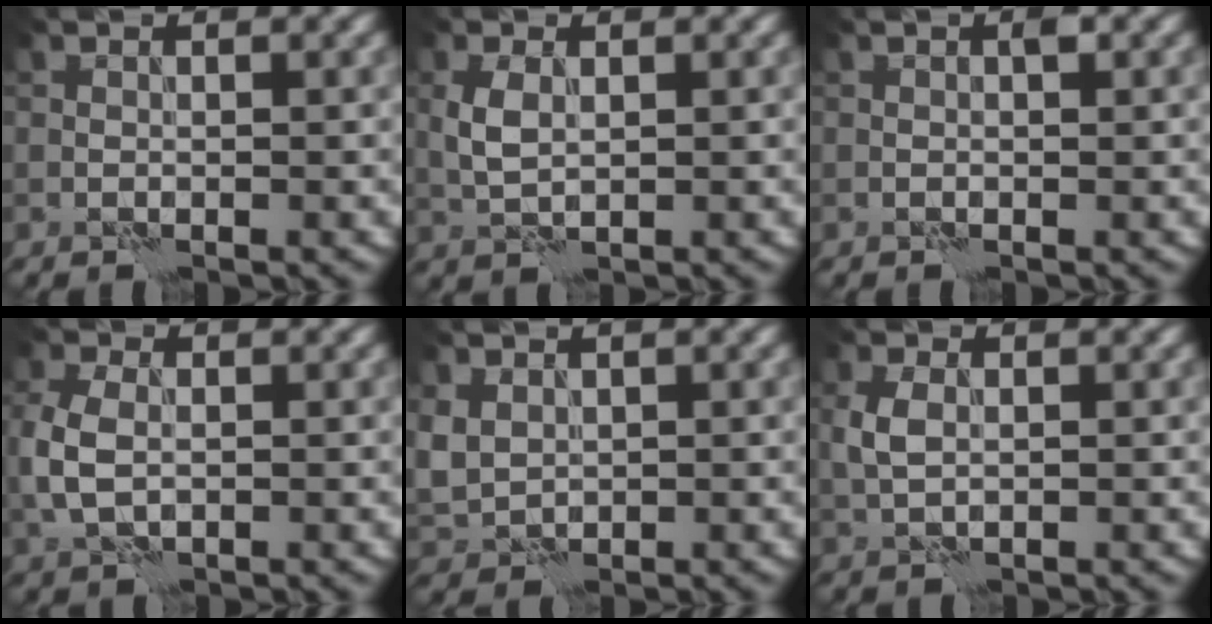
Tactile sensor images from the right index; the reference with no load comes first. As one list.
[{"total": 2.3, "force": [0.4, 1.3, 1.8], "torque": [-0.046, 0.003, 0.010]}, {"total": 0.7, "force": [0.2, 0.2, 0.7], "torque": [-0.009, 0.001, 0.002]}, {"total": 4.0, "force": [-0.3, 2.8, 2.9], "torque": [-0.078, 0.001, -0.009]}, {"total": 2.8, "force": [0.8, 2.4, 1.4], "torque": [-0.042, 0.000, 0.017]}, {"total": 2.3, "force": [0.2, 1.5, 1.7], "torque": [-0.045, 0.005, 0.004]}]